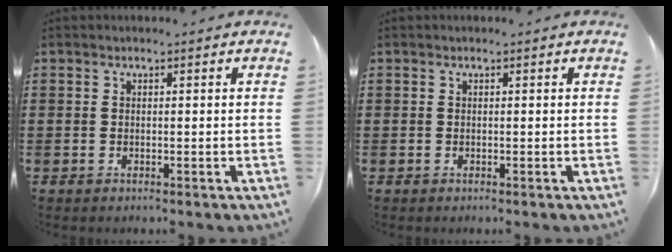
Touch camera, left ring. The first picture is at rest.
{"total": 0.0}